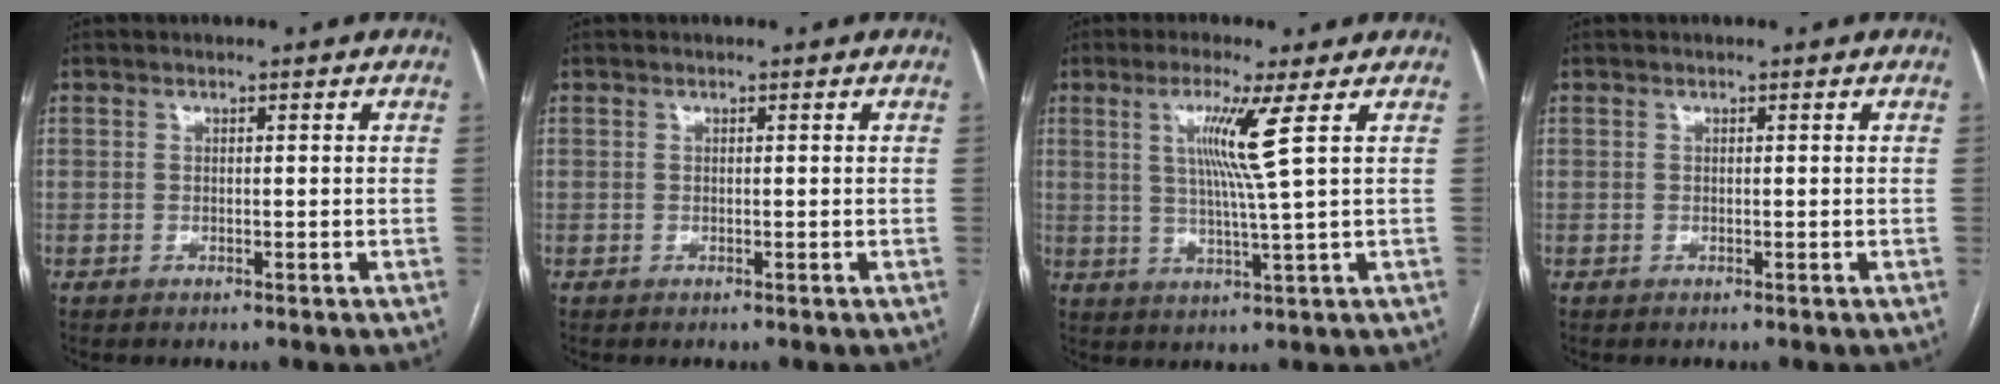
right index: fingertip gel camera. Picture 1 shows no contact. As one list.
[{"total": 0.0}, {"total": 7.1, "force": [2.4, -1.8, 6.5], "torque": [-0.125, -0.008, 0.048]}, {"total": 0.0}]